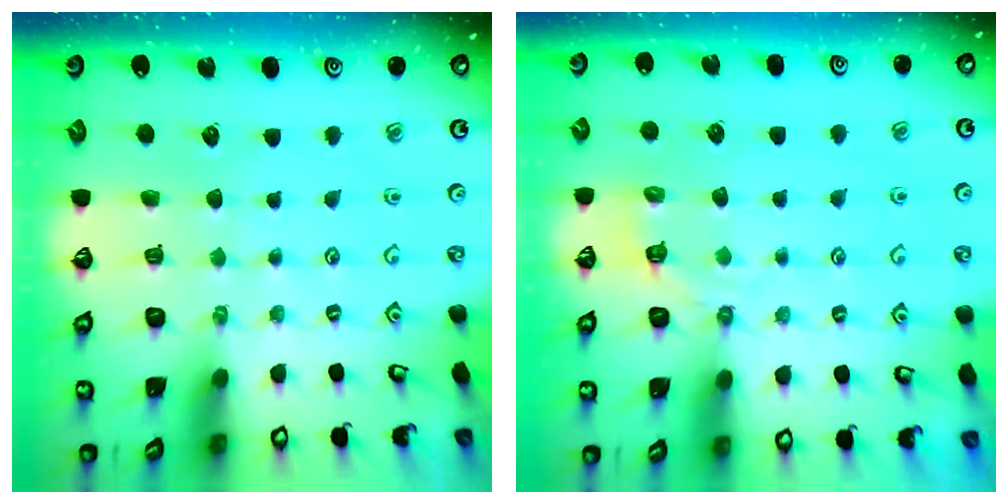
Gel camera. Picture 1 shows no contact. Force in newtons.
{"total": 3.7, "press": 2.9, "slide": 2.2}